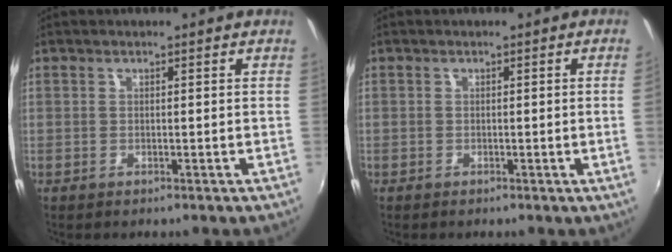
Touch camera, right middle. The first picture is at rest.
{"total": 1.1, "force": [-0.1, -0.7, 0.9], "torque": [-0.011, -0.006, -0.001]}